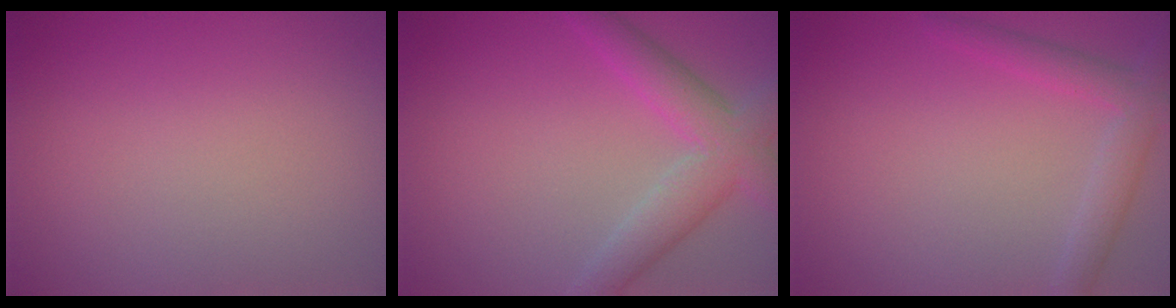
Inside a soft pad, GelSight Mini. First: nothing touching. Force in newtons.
{"total": 4.7, "press": 4.7, "slide": 0.2}
{"total": 2.7, "press": 2.7, "slide": 0.1}